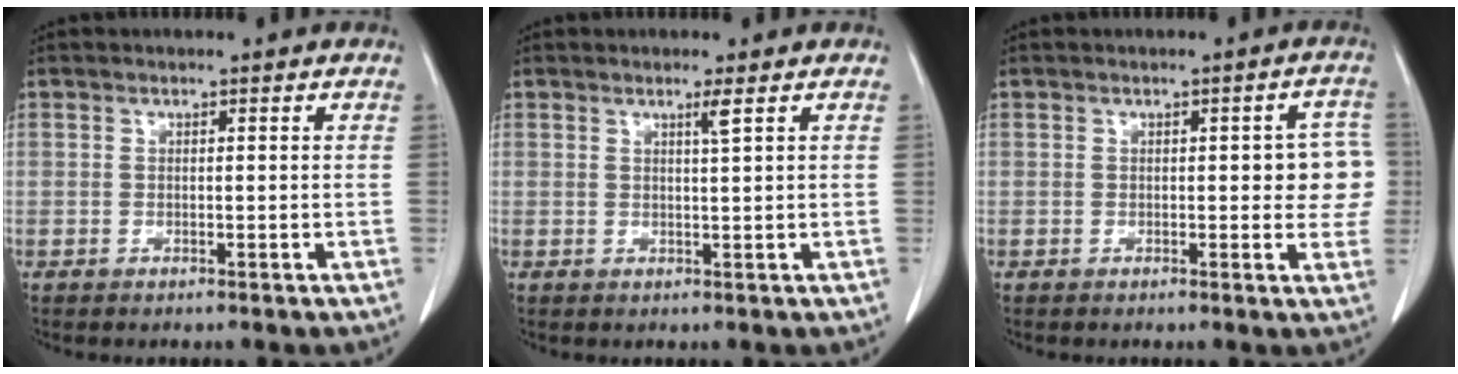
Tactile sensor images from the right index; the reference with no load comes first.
{"total": 1.4, "force": [0.8, -0.5, 1.1], "torque": [-0.026, -0.007, 0.017]}
{"total": 5.7, "force": [0.2, 2.2, 5.3], "torque": [-0.042, 0.014, -0.001]}